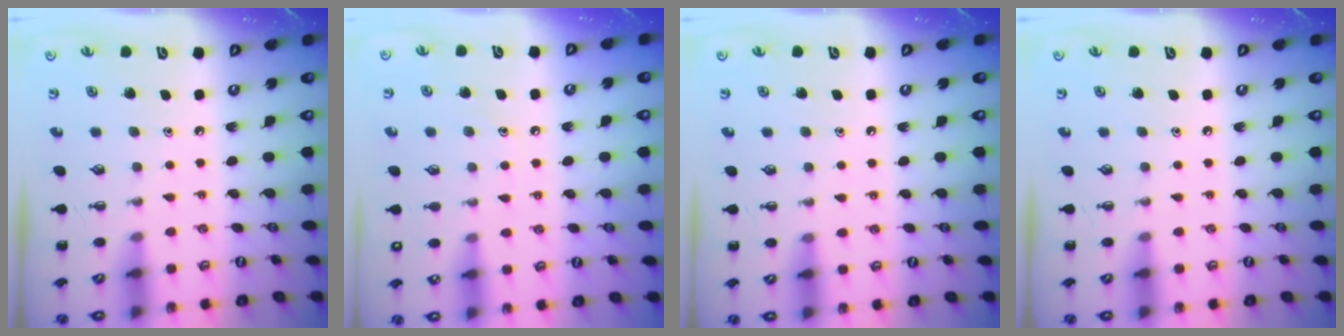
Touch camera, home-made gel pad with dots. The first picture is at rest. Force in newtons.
{"total": 7.7, "press": 7.5, "slide": 1.7}
{"total": 6.0, "press": 5.7, "slide": 2.1}
{"total": 0.0}